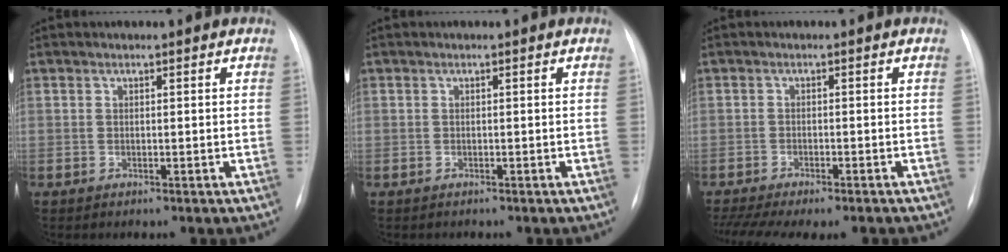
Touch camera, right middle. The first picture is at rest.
{"total": 0.8, "force": [-0.5, 0.6, -0.1], "torque": [-0.003, 0.006, -0.010]}
{"total": 13.1, "force": [-10.9, 3.2, 6.5], "torque": [-0.130, -0.004, -0.149]}